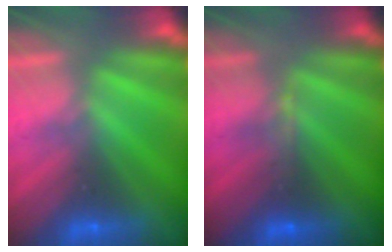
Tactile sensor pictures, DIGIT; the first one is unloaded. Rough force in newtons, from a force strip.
{"total": 2.9}